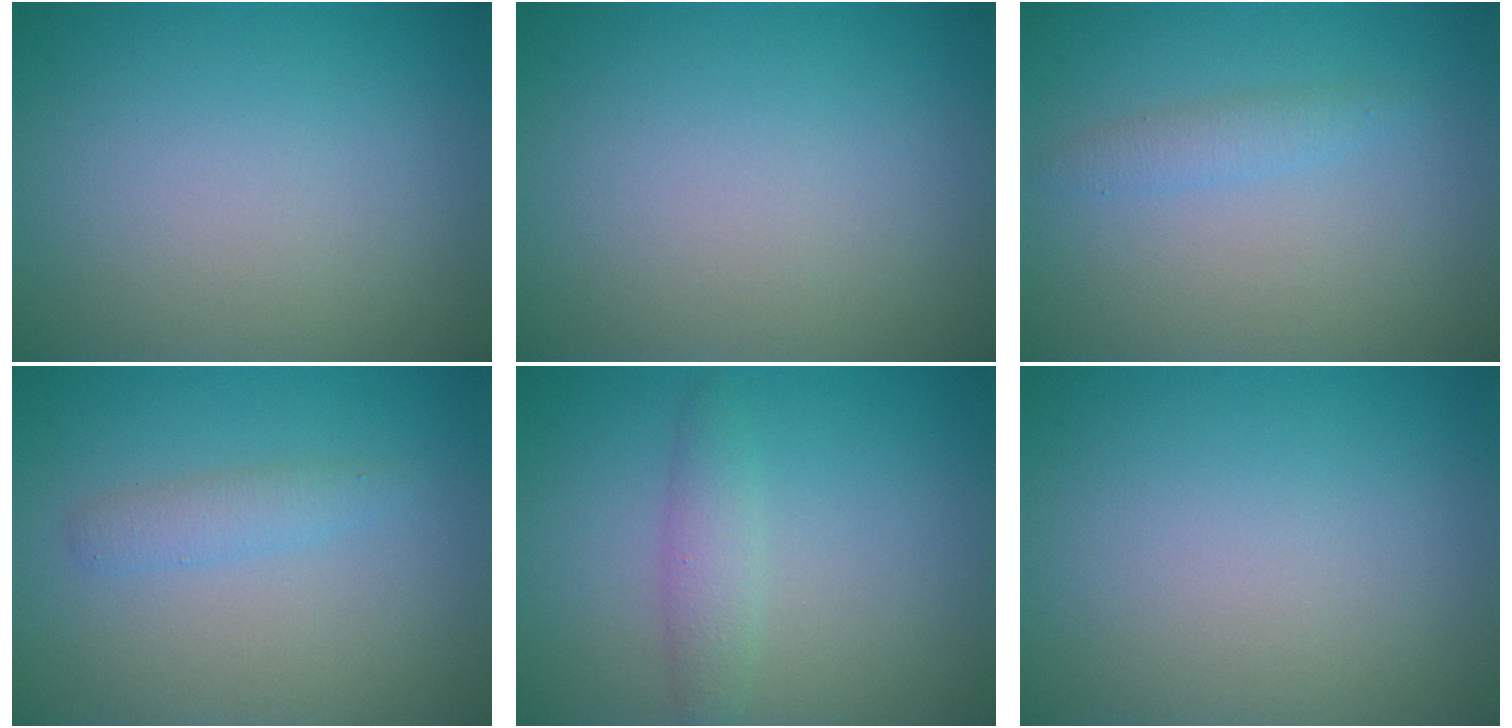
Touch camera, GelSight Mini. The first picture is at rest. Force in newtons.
{"total": 0.0}
{"total": 1.4, "press": 1.4, "slide": 0.0}
{"total": 1.4, "press": 1.4, "slide": 0.1}
{"total": 2.0, "press": 2.0, "slide": 0.1}
{"total": 0.0}